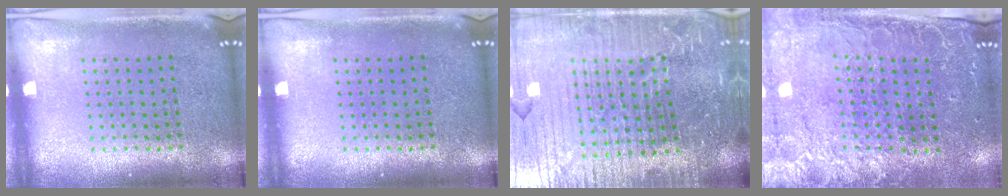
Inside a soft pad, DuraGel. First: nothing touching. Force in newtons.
{"total": 0.0}
{"total": 6.9, "press": 6.0, "slide": 3.4}
{"total": 3.0, "press": 2.8, "slide": 1.2}